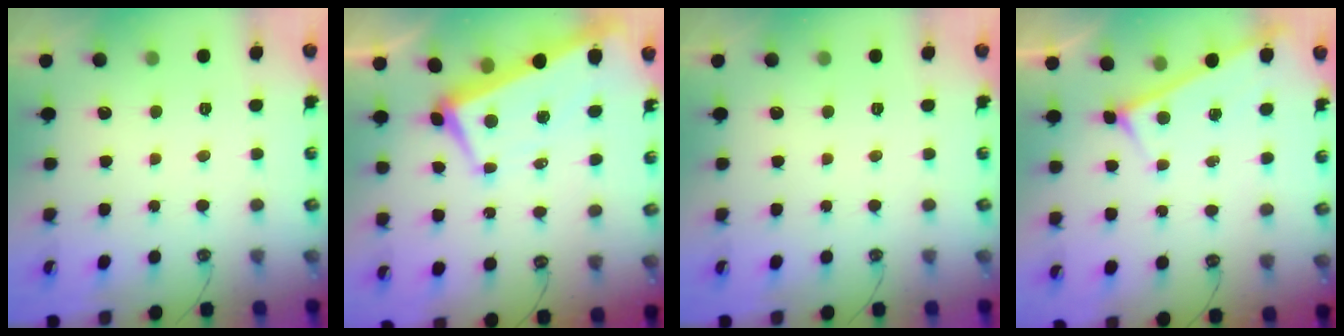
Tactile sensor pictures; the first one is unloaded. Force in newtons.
{"total": 2.0, "press": 1.6, "slide": 1.2}
{"total": 0.0}
{"total": 4.5, "press": 4.5, "slide": 0.2}